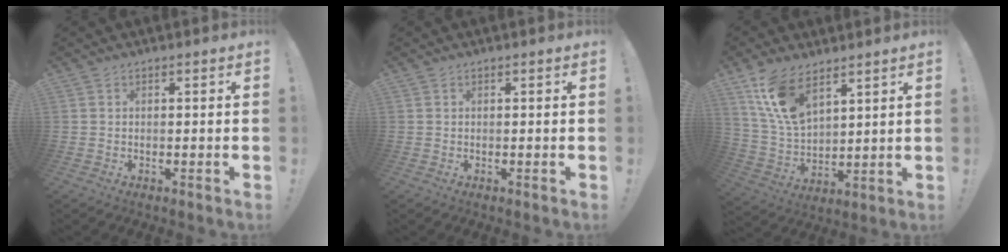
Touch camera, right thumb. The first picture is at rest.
{"total": 0.0}
{"total": 13.7, "force": [8.9, 6.5, 8.1], "torque": [-0.165, -0.046, 0.171]}